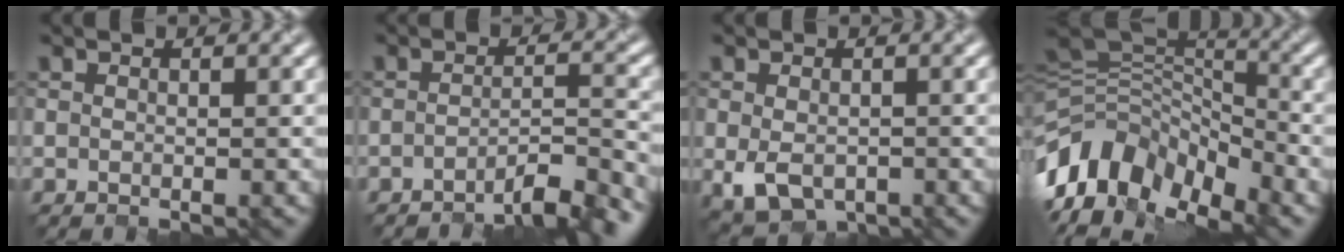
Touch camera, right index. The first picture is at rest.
{"total": 4.7, "force": [-3.7, 0.8, 2.9], "torque": [-0.033, 0.008, -0.060]}
{"total": 3.5, "force": [-1.1, 2.3, 2.4], "torque": [-0.049, -0.019, -0.011]}
{"total": 11.1, "force": [-5.5, 6.6, 7.0], "torque": [-0.138, 0.015, -0.118]}